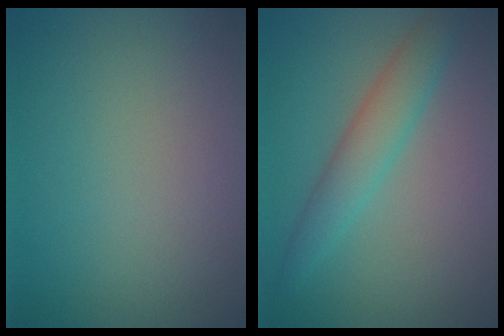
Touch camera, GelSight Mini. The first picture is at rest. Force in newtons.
{"total": 3.4, "press": 3.4, "slide": 0.2}